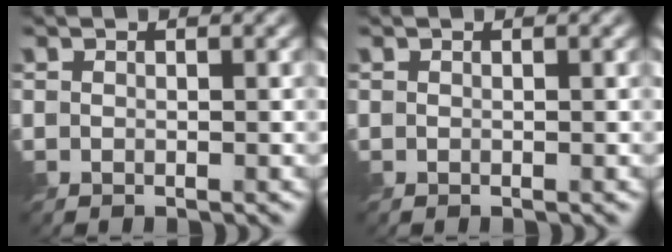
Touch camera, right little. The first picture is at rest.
{"total": 0.0}